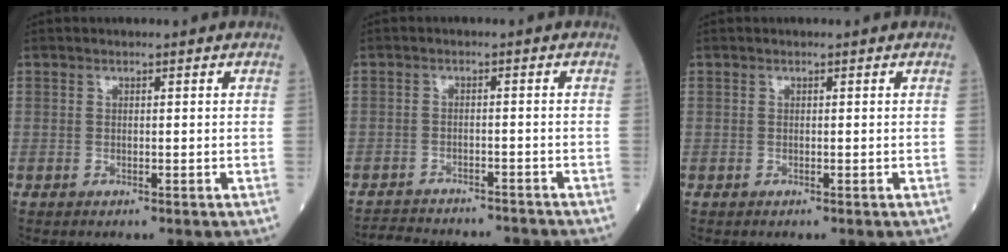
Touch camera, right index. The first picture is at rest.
{"total": 10.8, "force": [-10.3, 2.2, 2.4], "torque": [-0.048, 0.011, -0.139]}
{"total": 0.0}